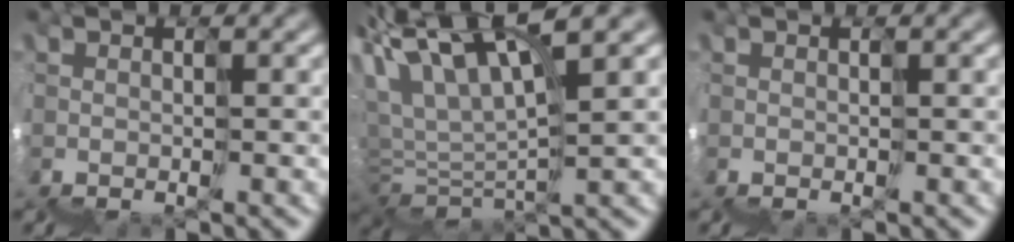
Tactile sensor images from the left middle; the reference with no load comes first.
{"total": 4.6, "force": [4.3, -0.3, 1.8], "torque": [-0.066, 0.037, 0.069]}
{"total": 0.0}